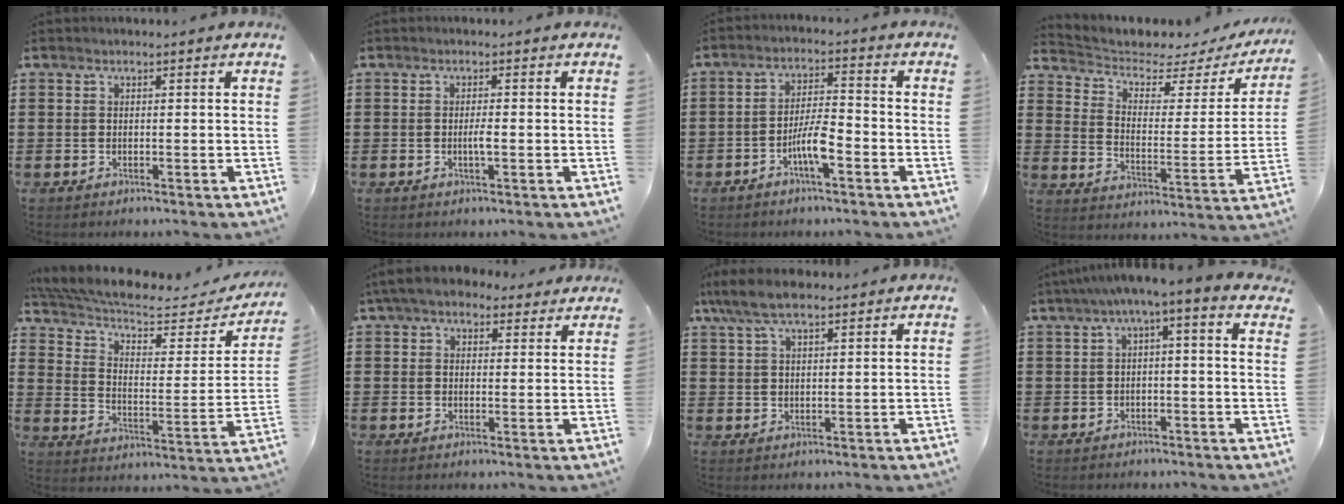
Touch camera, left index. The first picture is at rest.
{"total": 2.1, "force": [-0.4, 0.3, 2.0], "torque": [-0.038, -0.001, -0.009]}
{"total": 5.5, "force": [-2.9, 1.1, 4.6], "torque": [-0.089, 0.005, -0.055]}
{"total": 3.5, "force": [2.4, 1.8, 1.7], "torque": [-0.052, -0.020, 0.034]}
{"total": 6.6, "force": [5.4, 1.8, 3.3], "torque": [-0.091, -0.035, 0.090]}
{"total": 5.2, "force": [4.2, 2.1, 2.3], "torque": [-0.059, 0.001, 0.079]}
{"total": 6.3, "force": [4.4, 2.0, 4.0], "torque": [-0.087, 0.001, 0.083]}
{"total": 2.9, "force": [-1.1, 0.1, 2.6], "torque": [-0.049, -0.001, -0.027]}